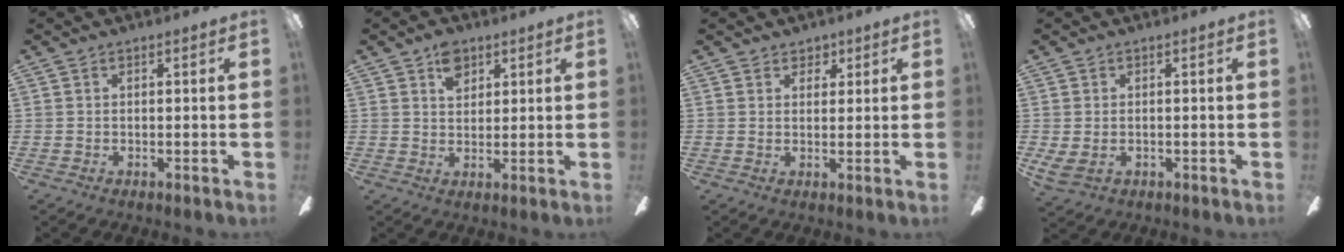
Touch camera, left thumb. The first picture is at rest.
{"total": 5.5, "force": [3.1, 3.6, 2.7], "torque": [-0.039, -0.001, 0.054]}
{"total": 3.0, "force": [2.2, 2.0, 0.3], "torque": [0.004, -0.004, 0.038]}
{"total": 3.1, "force": [-0.1, 2.0, 2.4], "torque": [-0.047, -0.003, -0.005]}